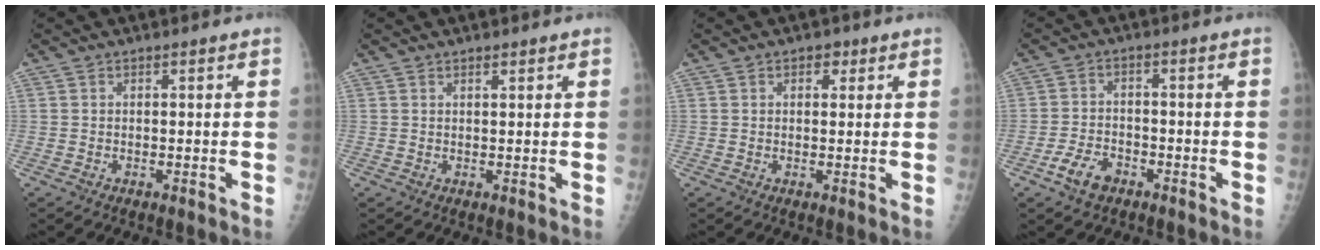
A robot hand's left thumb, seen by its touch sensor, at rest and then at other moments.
{"total": 0.9, "force": [0.7, 0.4, 0.5], "torque": [-0.007, -0.003, 0.010]}
{"total": 2.3, "force": [1.1, 1.5, 1.2], "torque": [-0.002, -0.002, 0.012]}
{"total": 5.5, "force": [-3.2, 3.3, 2.9], "torque": [-0.053, 0.018, -0.057]}